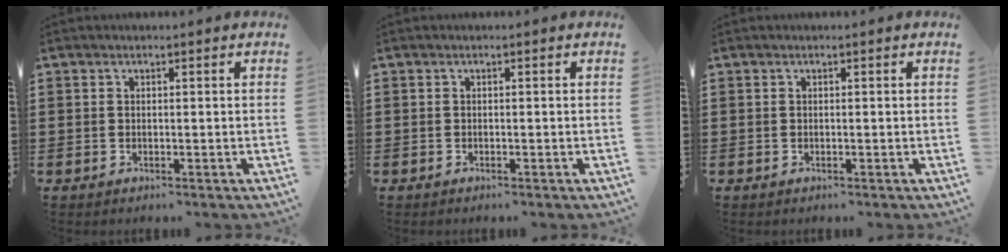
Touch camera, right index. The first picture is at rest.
{"total": 0.0}
{"total": 0.0}